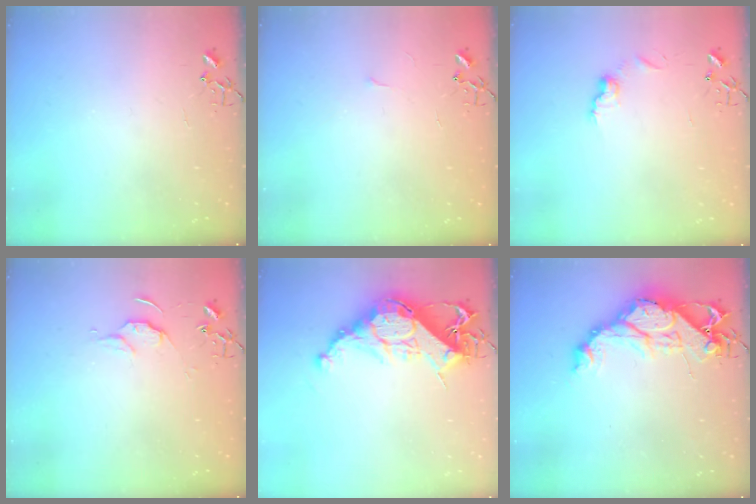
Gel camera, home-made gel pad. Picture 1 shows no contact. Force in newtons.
{"total": 3.3, "press": 3.3, "slide": 0.4}
{"total": 7.3, "press": 7.3, "slide": 0.4}
{"total": 6.3, "press": 6.3, "slide": 0.7}
{"total": 19.1, "press": 19.0, "slide": 1.5}
{"total": 15.4, "press": 15.3, "slide": 1.4}